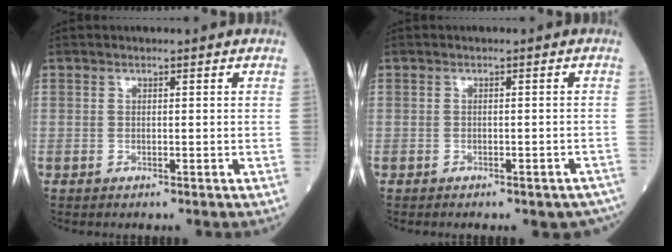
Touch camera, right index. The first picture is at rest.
{"total": 6.4, "force": [-5.4, 2.3, 2.7], "torque": [-0.021, 0.002, -0.056]}